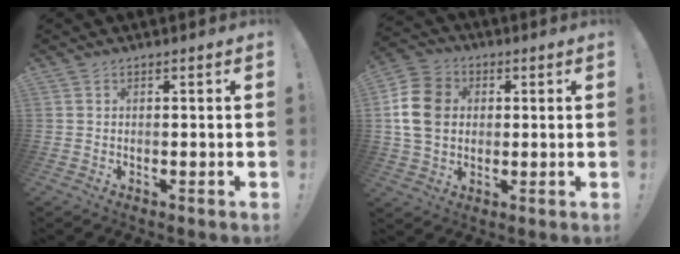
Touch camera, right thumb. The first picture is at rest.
{"total": 13.3, "force": [1.6, 10.5, 7.9], "torque": [-0.150, 0.007, 0.036]}